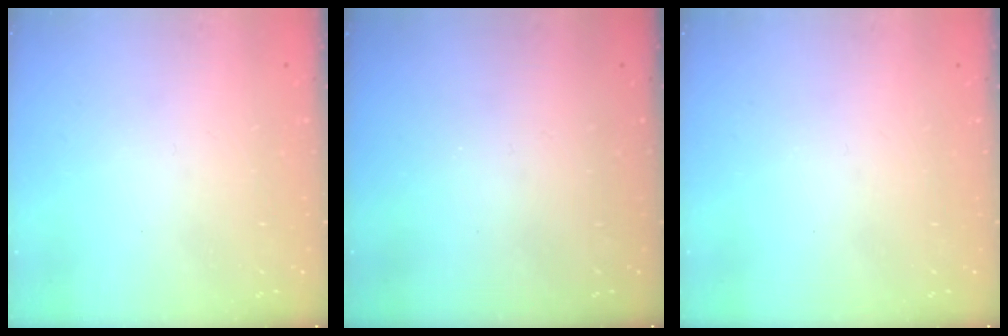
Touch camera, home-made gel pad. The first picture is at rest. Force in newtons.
{"total": 0.0}
{"total": 0.0}